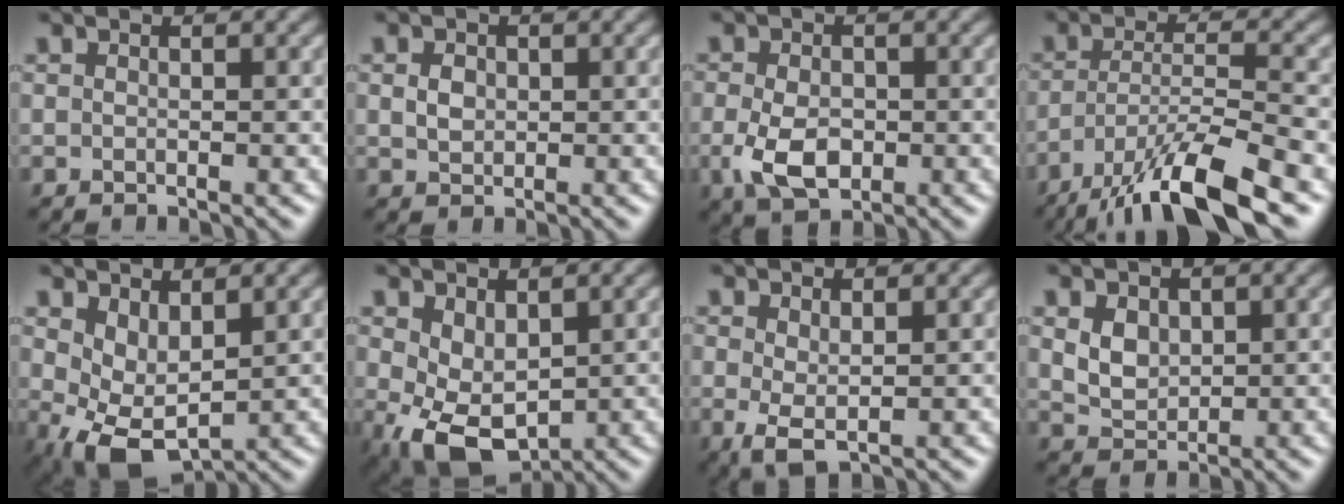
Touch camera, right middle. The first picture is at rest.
{"total": 1.6, "force": [0.3, 1.2, 1.0], "torque": [-0.022, 0.003, 0.003]}
{"total": 4.5, "force": [-1.0, 2.8, 3.3], "torque": [-0.074, -0.006, -0.020]}
{"total": 10.2, "force": [-6.9, 2.2, 7.2], "torque": [-0.130, 0.000, -0.130]}
{"total": 4.7, "force": [0.5, 2.7, 3.9], "torque": [-0.092, -0.009, 0.017]}
{"total": 5.9, "force": [-0.6, 3.8, 4.6], "torque": [-0.110, -0.012, -0.001]}
{"total": 2.4, "force": [0.0, 1.0, 2.2], "torque": [-0.049, -0.004, 0.000]}
{"total": 2.4, "force": [0.8, 1.8, 1.4], "torque": [-0.033, -0.002, 0.019]}